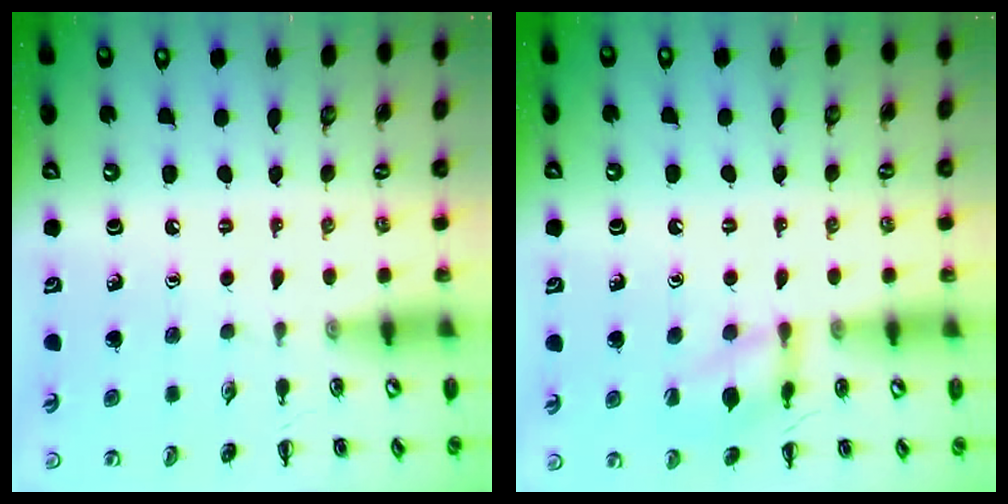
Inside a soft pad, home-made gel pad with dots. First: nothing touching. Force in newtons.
{"total": 11.9, "press": 11.9, "slide": 0.9}